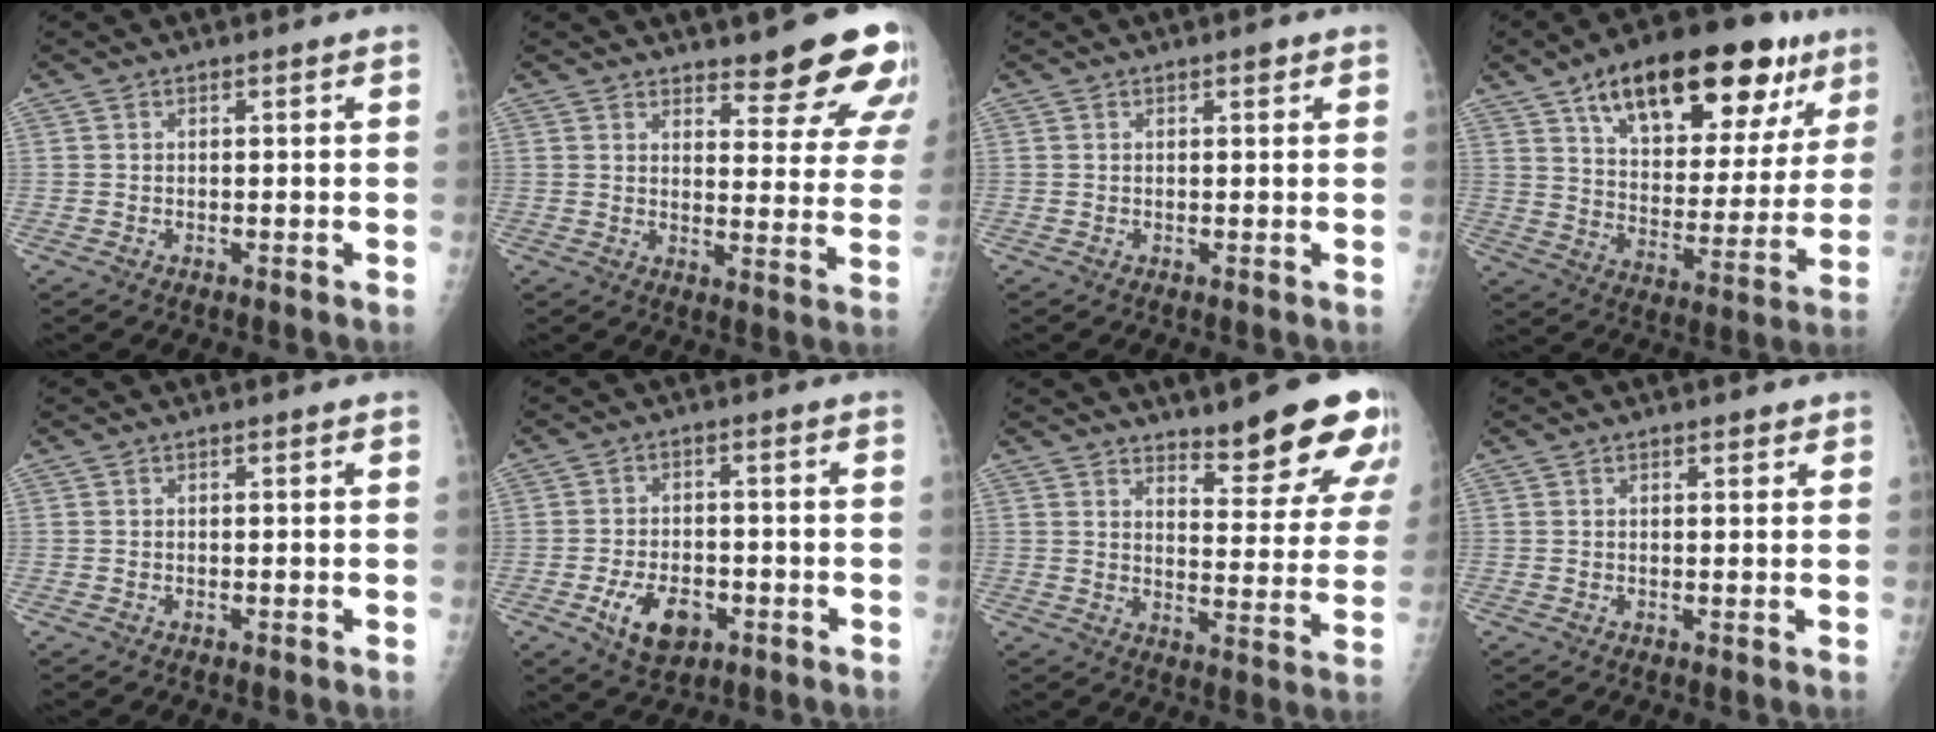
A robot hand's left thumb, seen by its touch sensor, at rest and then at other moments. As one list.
[{"total": 13.2, "force": [10.3, 3.4, 7.6], "torque": [-0.055, -0.074, 0.121]}, {"total": 1.0, "force": [0.6, 0.4, 0.7], "torque": [-0.007, 0.000, 0.006]}, {"total": 27.2, "force": [15.3, 12.3, 18.9], "torque": [-0.240, -0.018, 0.234]}, {"total": 0.0}, {"total": 8.2, "force": [-3.5, 5.0, 5.5], "torque": [-0.083, 0.012, -0.052]}, {"total": 14.2, "force": [10.5, 3.4, 8.9], "torque": [-0.077, -0.080, 0.141]}, {"total": 1.2, "force": [0.9, 0.5, 0.7], "torque": [-0.004, -0.004, 0.010]}]